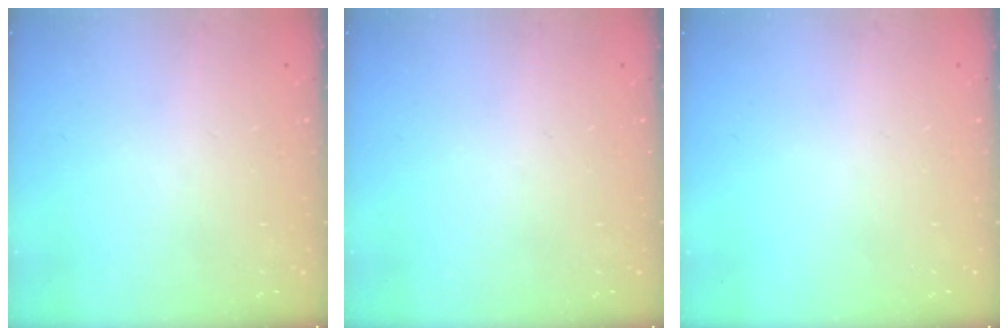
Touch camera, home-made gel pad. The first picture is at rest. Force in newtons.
{"total": 0.0}
{"total": 0.0}